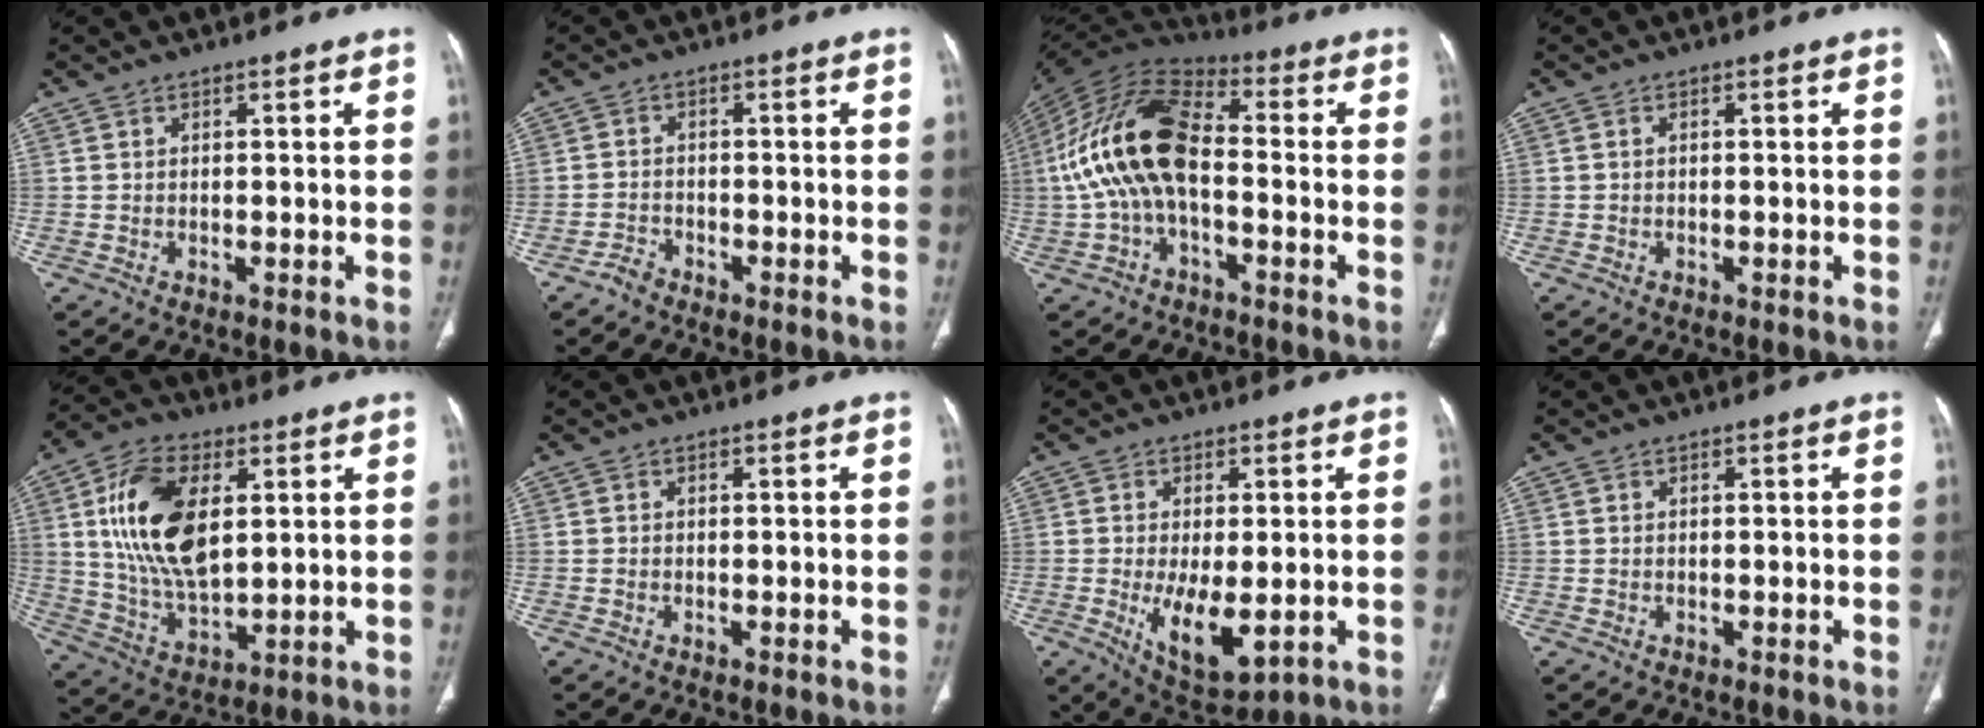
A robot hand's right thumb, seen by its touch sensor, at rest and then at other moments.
{"total": 2.0, "force": [-1.8, 0.8, 0.2], "torque": [-0.008, 0.008, -0.035]}
{"total": 17.6, "force": [-1.4, 9.6, 14.7], "torque": [-0.286, 0.040, -0.034]}
{"total": 0.0}
{"total": 17.5, "force": [4.2, 9.6, 14.1], "torque": [-0.255, -0.011, 0.083]}
{"total": 0.0}
{"total": 10.0, "force": [-2.0, 4.4, 8.8], "torque": [-0.140, -0.023, -0.018]}
{"total": 0.0}